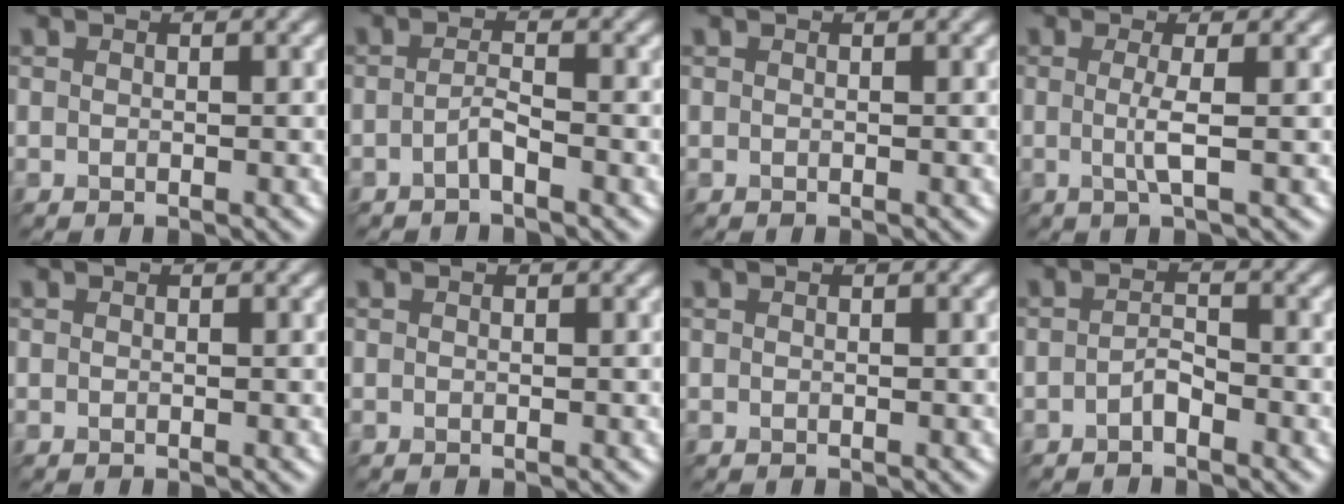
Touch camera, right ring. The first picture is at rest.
{"total": 1.5, "force": [-1.2, -0.7, 0.3], "torque": [-0.026, 0.011, -0.009]}
{"total": 0.0}
{"total": 1.4, "force": [-0.4, -0.6, 1.2], "torque": [-0.048, -0.002, 0.009]}
{"total": 0.0}
{"total": 0.0}
{"total": 0.0}
{"total": 1.4, "force": [-1.3, -0.6, -0.1], "torque": [-0.022, 0.011, -0.006]}